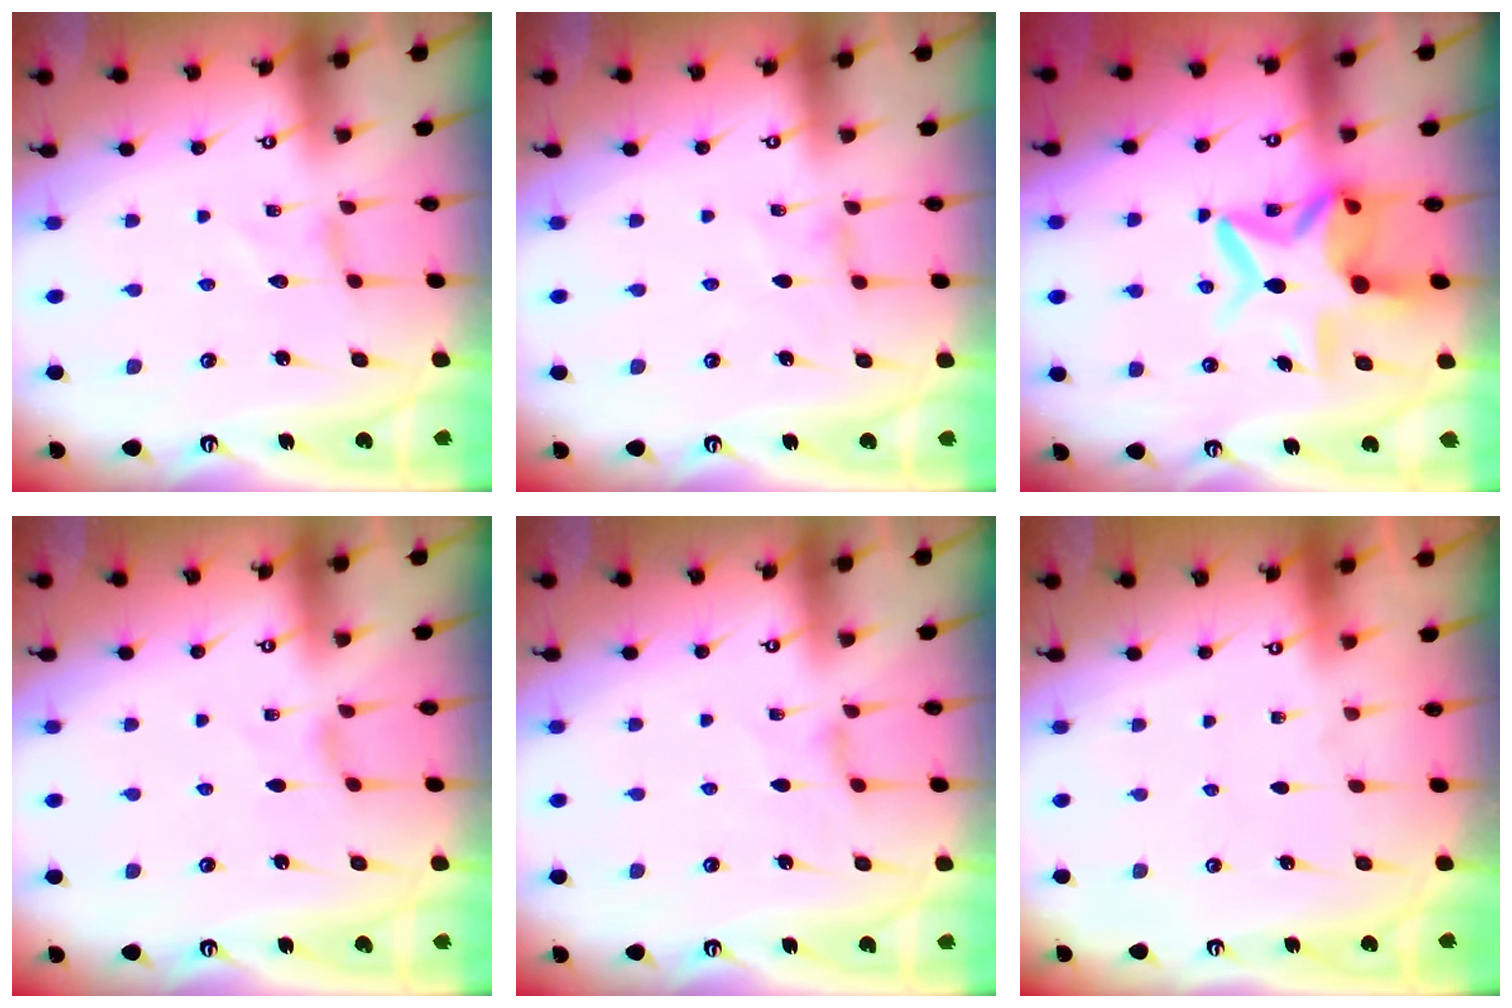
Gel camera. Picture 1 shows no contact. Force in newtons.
{"total": 0.0}
{"total": 14.0, "press": 14.0, "slide": 1.2}
{"total": 0.7, "press": 0.6, "slide": 0.3}
{"total": 2.9, "press": 2.9, "slide": 0.4}
{"total": 0.0}